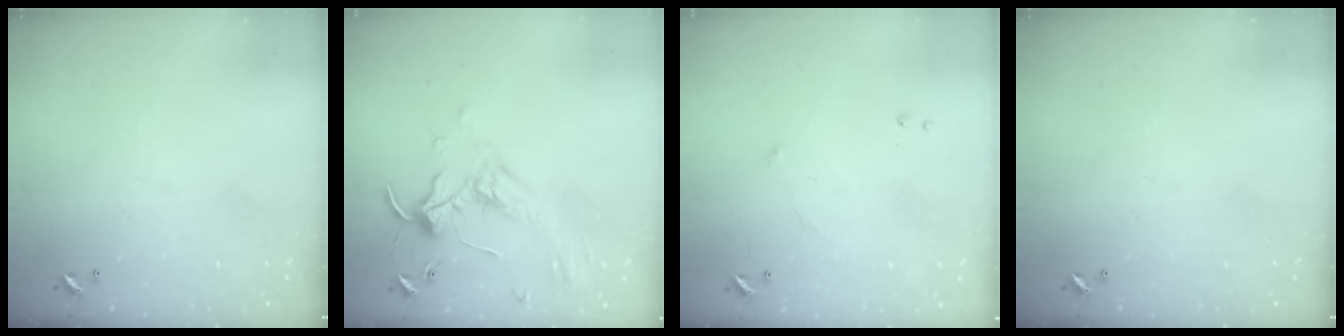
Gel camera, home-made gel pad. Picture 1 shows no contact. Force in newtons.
{"total": 1.8, "press": 1.8, "slide": 0.4}
{"total": 7.0, "press": 7.0, "slide": 0.6}
{"total": 0.0}